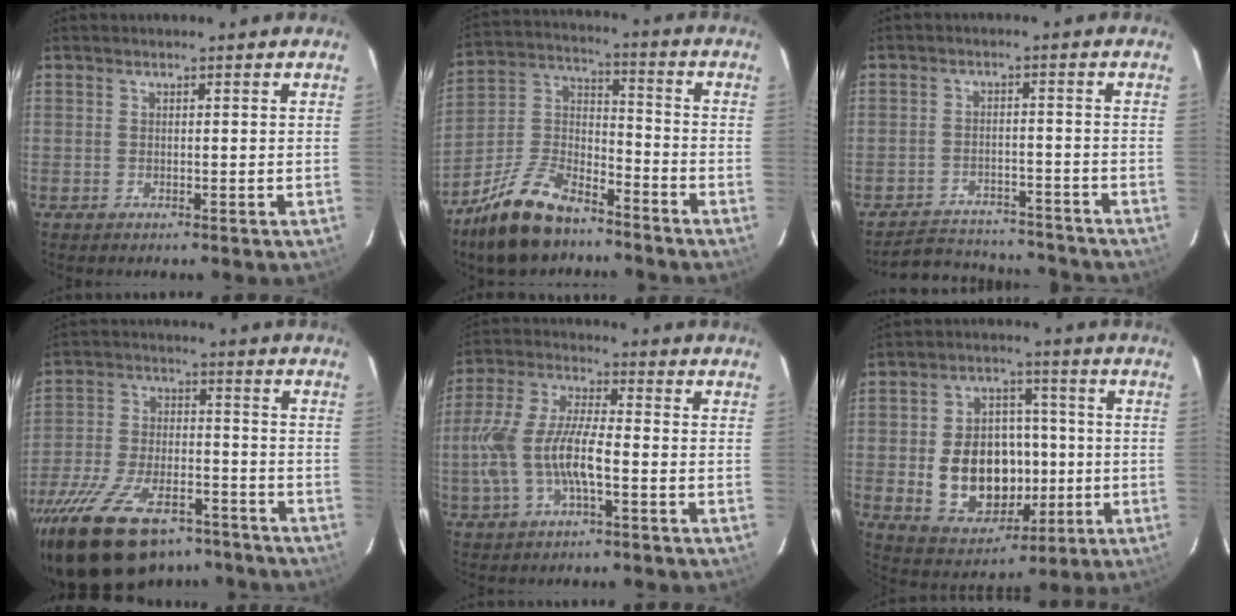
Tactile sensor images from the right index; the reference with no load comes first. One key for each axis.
{"total": 16.4, "fx": -11.3, "fy": 7.5, "fz": 9.1, "tx": -0.200, "ty": 0.014, "tz": -0.207}
{"total": 13.4, "fx": -12.2, "fy": 4.7, "fz": 3.2, "tx": -0.078, "ty": 0.024, "tz": -0.156}
{"total": 22.6, "fx": -16.4, "fy": 10.1, "fz": 11.8, "tx": -0.248, "ty": -0.020, "tz": -0.259}
{"total": 12.7, "fx": -3.0, "fy": 4.4, "fz": 11.5, "tx": -0.249, "ty": 0.002, "tz": -0.057}
{"total": 15.5, "fx": -2.0, "fy": 11.4, "fz": 10.3, "tx": -0.217, "ty": 0.019, "tz": -0.006}